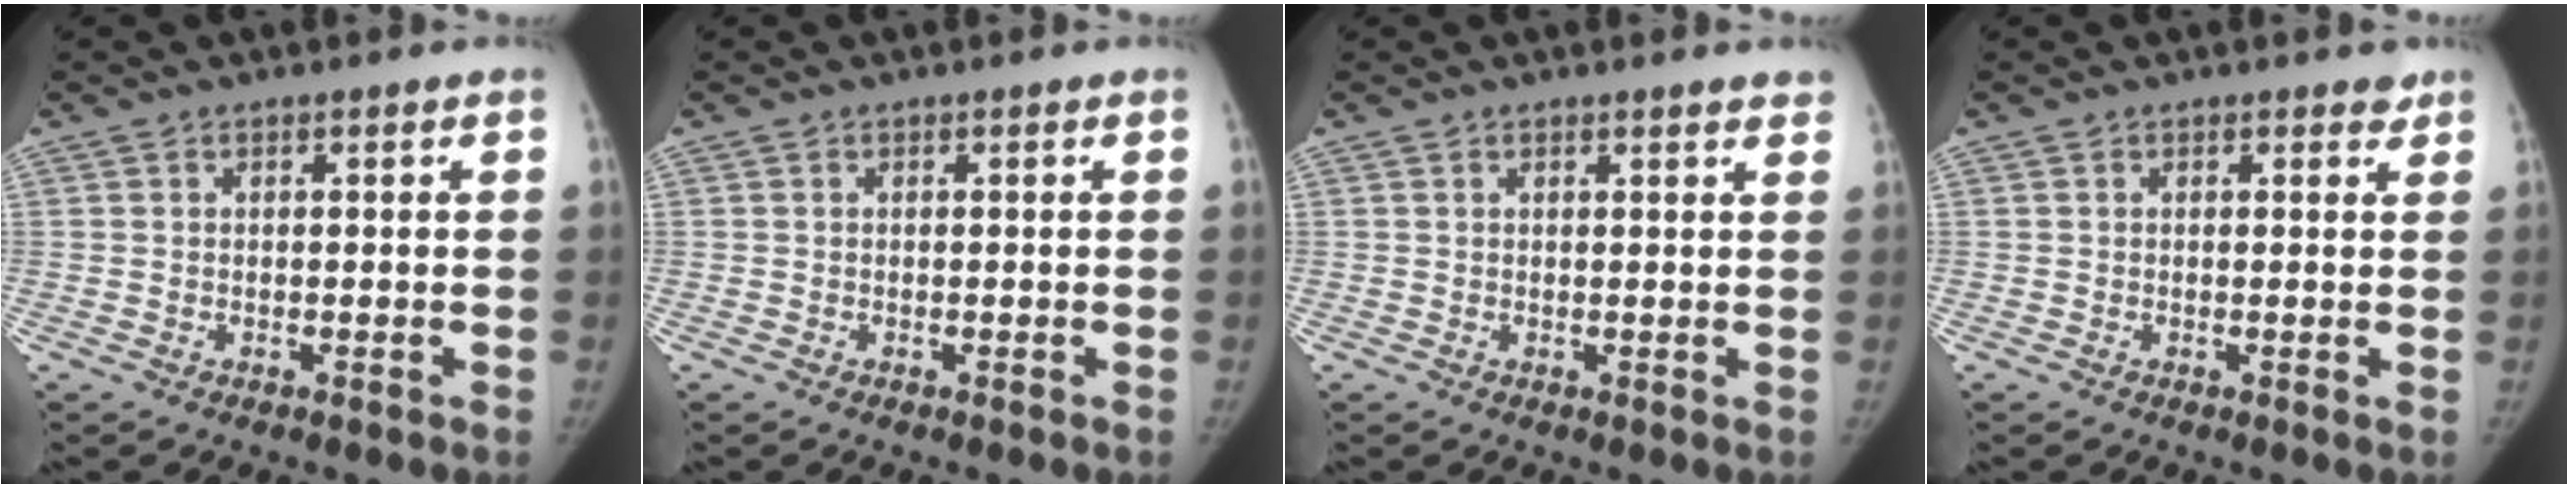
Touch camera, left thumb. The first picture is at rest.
{"total": 0.0}
{"total": 2.5, "force": [2.1, 0.4, 1.3], "torque": [-0.007, -0.004, 0.020]}
{"total": 1.4, "force": [1.1, 0.7, 0.4], "torque": [0.008, -0.006, 0.008]}